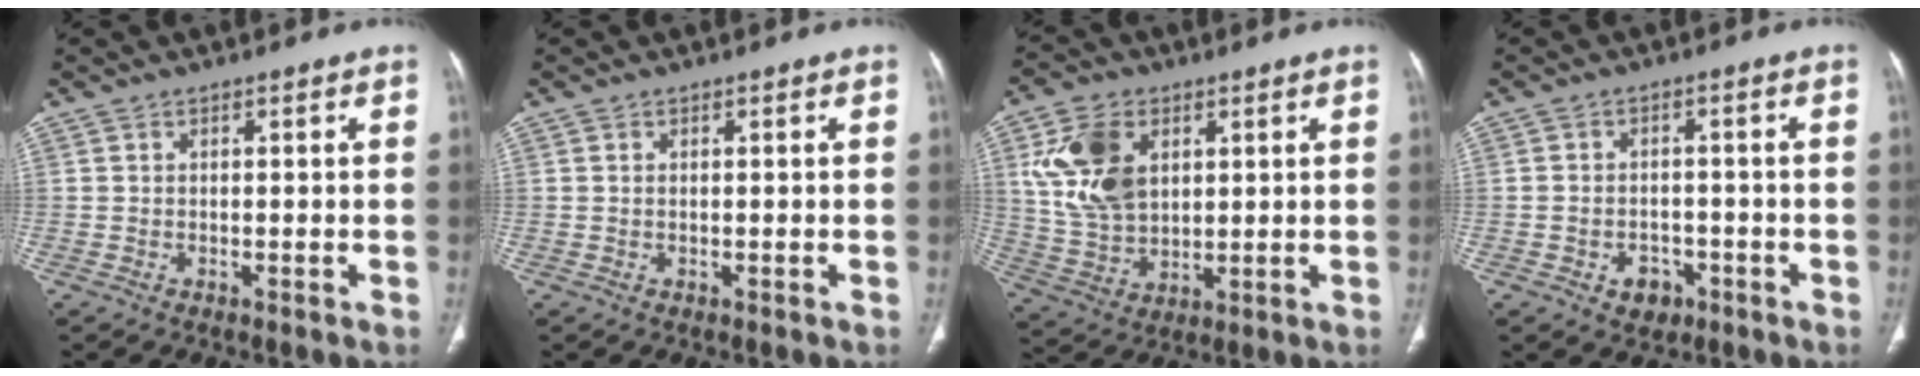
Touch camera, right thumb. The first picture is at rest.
{"total": 0.0}
{"total": 13.6, "force": [4.2, 9.2, 9.1], "torque": [-0.159, -0.009, 0.091]}
{"total": 4.4, "force": [-2.1, 3.4, 1.9], "torque": [-0.013, 0.017, -0.022]}